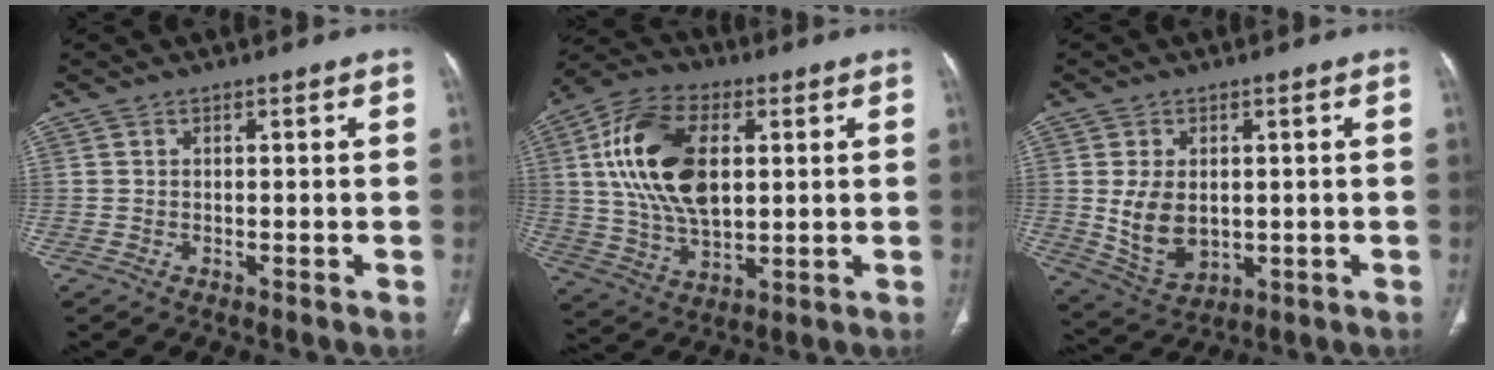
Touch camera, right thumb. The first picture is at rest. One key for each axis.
{"total": 18.7, "fx": 3.9, "fy": 10.9, "fz": 14.6, "tx": -0.265, "ty": 0.004, "tz": 0.073}
{"total": 8.9, "fx": 0.3, "fy": 6.1, "fz": 6.5, "tx": -0.106, "ty": -0.011, "tz": 0.027}